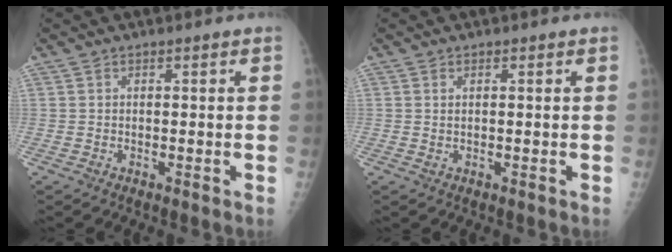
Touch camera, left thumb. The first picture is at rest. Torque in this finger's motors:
{"motor_torque": [-0.32, -0.03, -0.02, -0.04, -0.02]}